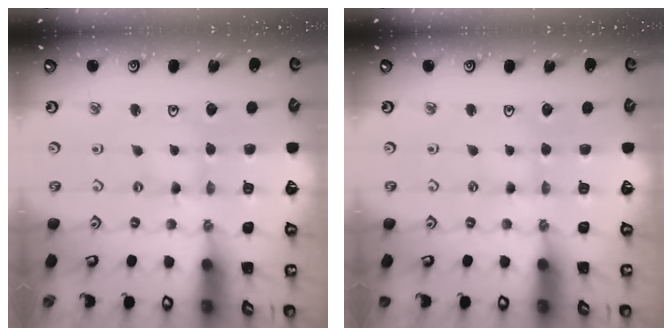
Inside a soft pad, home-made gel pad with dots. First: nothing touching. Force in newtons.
{"total": 1.7, "press": 1.7, "slide": 0.4}